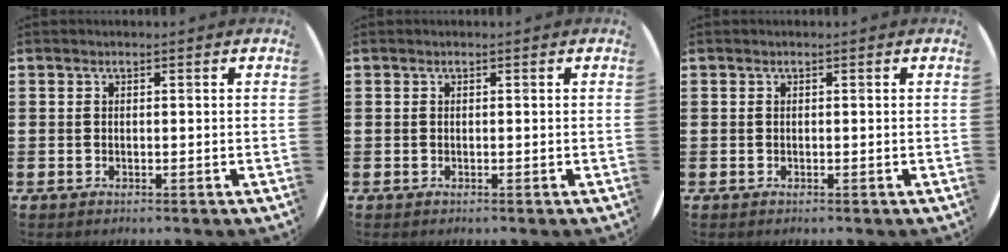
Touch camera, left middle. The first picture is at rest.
{"total": 0.0}
{"total": 0.0}